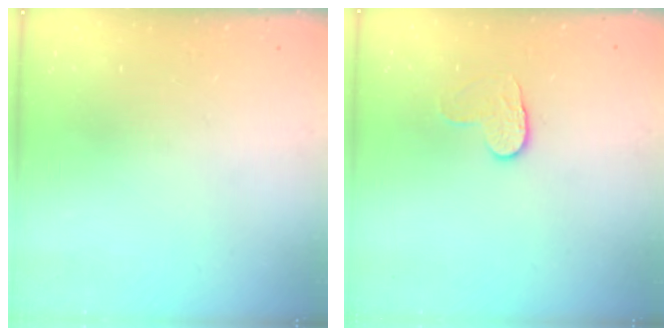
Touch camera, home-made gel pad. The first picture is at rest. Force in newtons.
{"total": 5.0, "press": 4.9, "slide": 0.5}